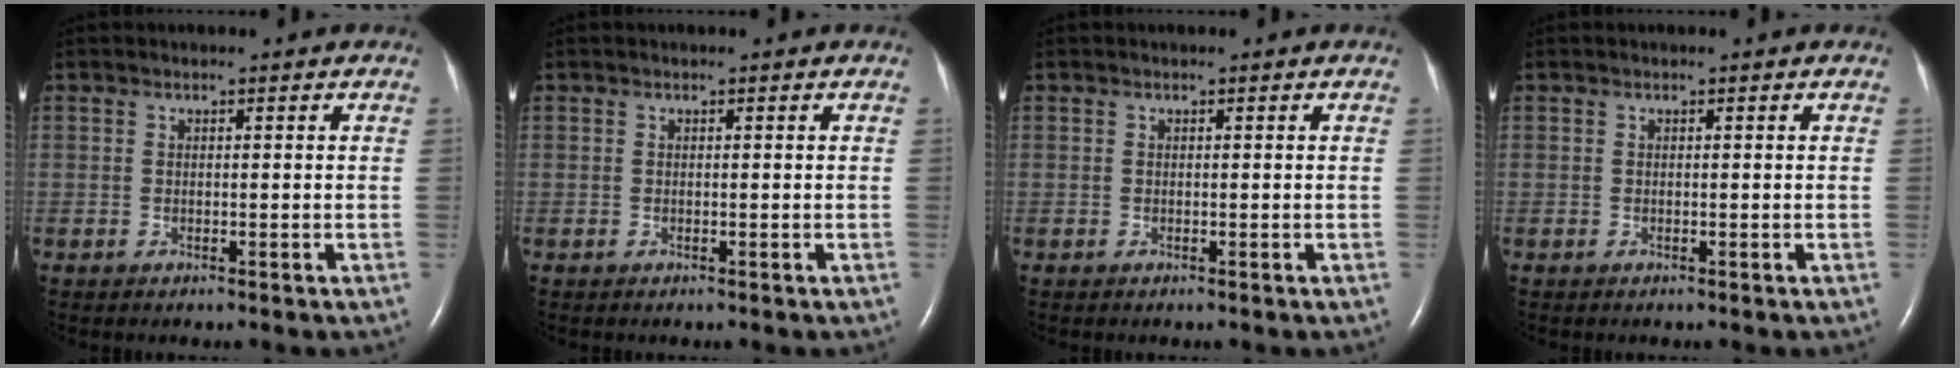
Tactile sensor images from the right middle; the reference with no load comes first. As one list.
[{"total": 0.0}, {"total": 0.0}, {"total": 0.0}]